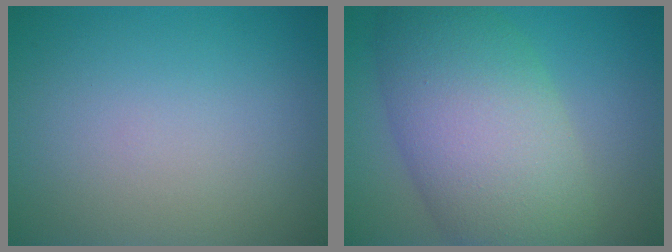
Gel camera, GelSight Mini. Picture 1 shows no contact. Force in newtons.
{"total": 10.5, "press": 10.5, "slide": 0.5}